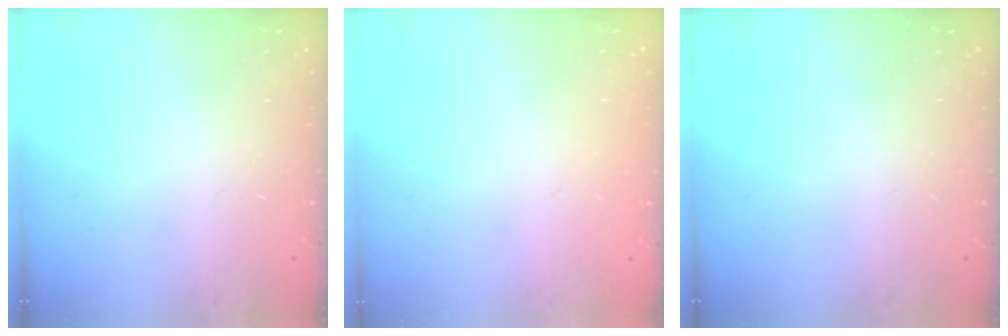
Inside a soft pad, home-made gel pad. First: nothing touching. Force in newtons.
{"total": 0.0}
{"total": 0.0}